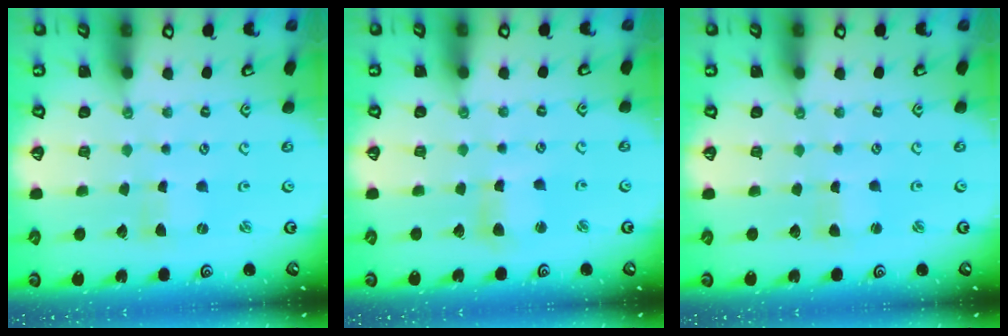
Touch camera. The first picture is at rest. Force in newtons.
{"total": 4.3, "press": 4.2, "slide": 0.5}
{"total": 0.9, "press": 0.9, "slide": 0.2}